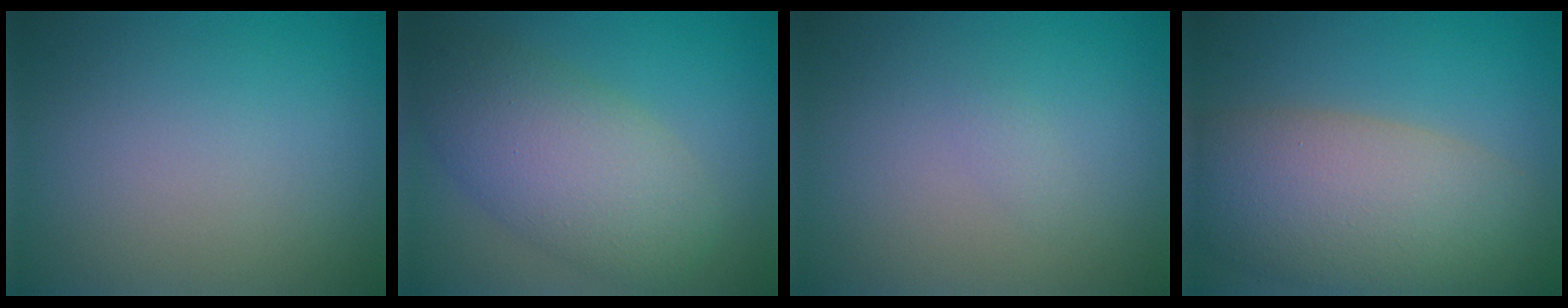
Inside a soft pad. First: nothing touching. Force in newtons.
{"total": 7.0, "press": 7.0, "slide": 0.2}
{"total": 0.6, "press": 0.6, "slide": 0.1}
{"total": 10.1, "press": 10.0, "slide": 0.6}